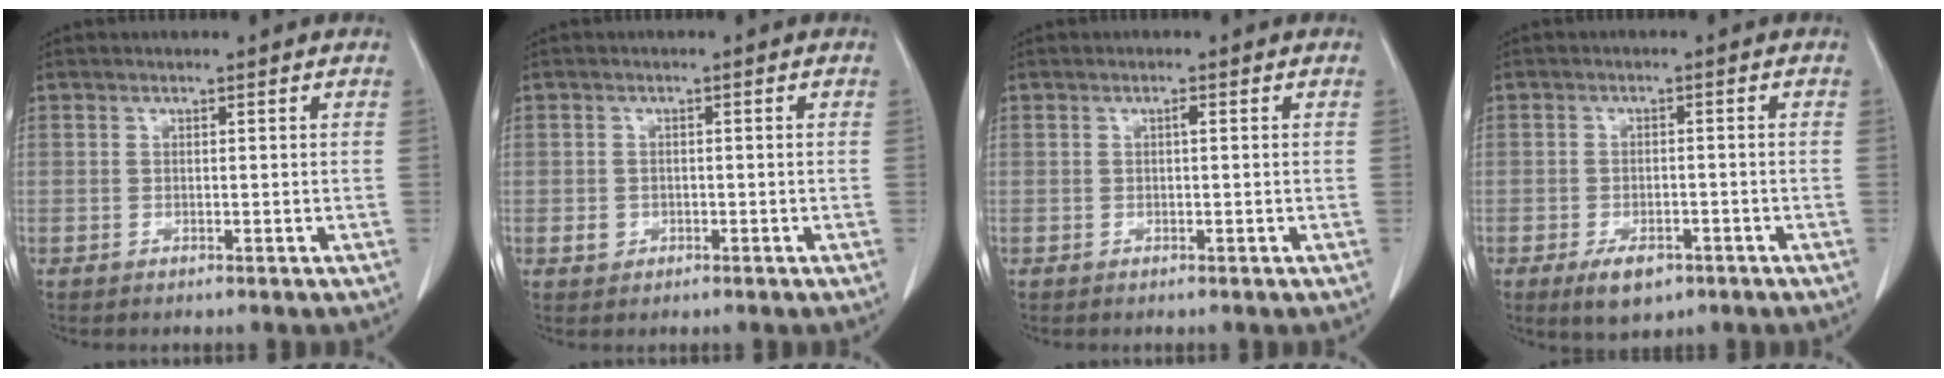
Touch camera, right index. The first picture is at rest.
{"total": 1.6, "force": [-0.5, 1.4, 0.5], "torque": [-0.007, 0.005, -0.003]}
{"total": 0.6, "force": [0.1, 0.1, 0.6], "torque": [-0.012, 0.001, 0.002]}
{"total": 5.1, "force": [-3.0, 2.6, 3.2], "torque": [-0.054, -0.001, -0.040]}